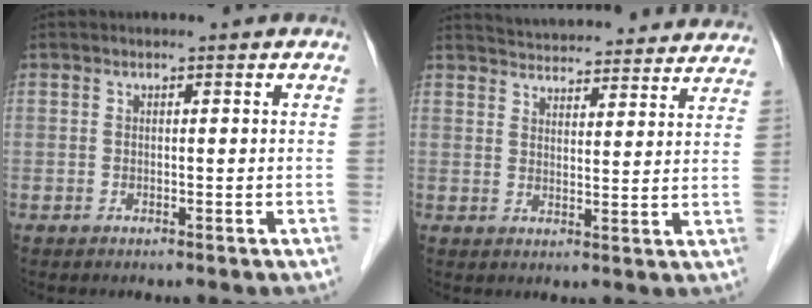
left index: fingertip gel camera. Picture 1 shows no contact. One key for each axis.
{"total": 22.7, "fx": 21.6, "fy": 4.0, "fz": 5.8, "tx": -0.088, "ty": -0.011, "tz": 0.268}